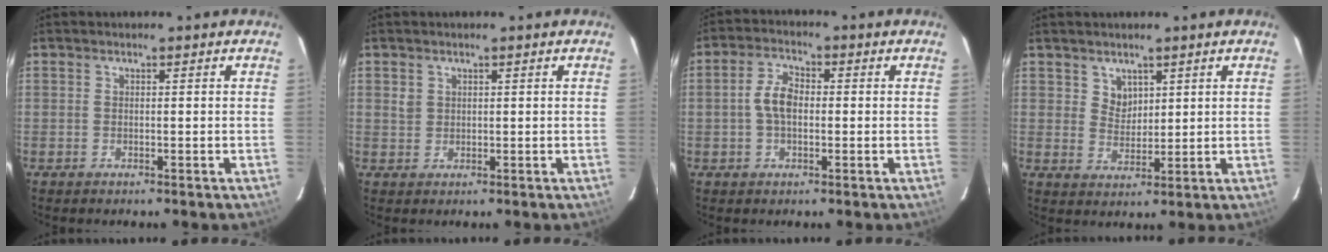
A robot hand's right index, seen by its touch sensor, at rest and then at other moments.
{"total": 1.9, "force": [0.7, 1.6, 0.5], "torque": [-0.007, 0.006, 0.014]}
{"total": 5.1, "force": [-0.3, 3.0, 4.2], "torque": [-0.087, 0.014, -0.005]}
{"total": 3.6, "force": [2.2, 2.8, 0.7], "torque": [-0.005, 0.003, 0.044]}